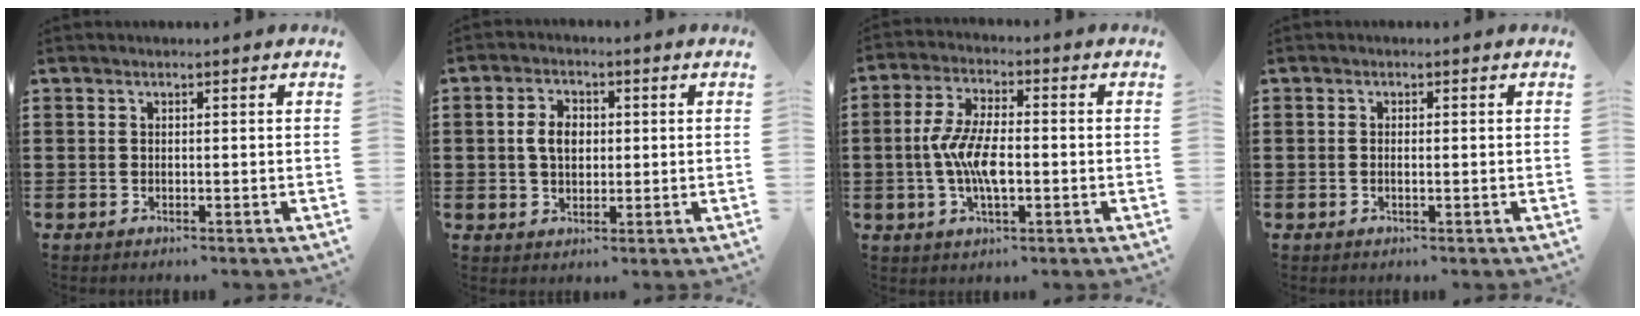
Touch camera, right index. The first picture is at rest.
{"total": 4.3, "force": [0.2, 2.9, 3.2], "torque": [-0.067, 0.007, -0.003]}
{"total": 7.9, "force": [-1.2, 3.1, 7.2], "torque": [-0.158, -0.002, -0.029]}
{"total": 0.6, "force": [-0.2, 0.2, 0.5], "torque": [-0.010, -0.001, -0.003]}